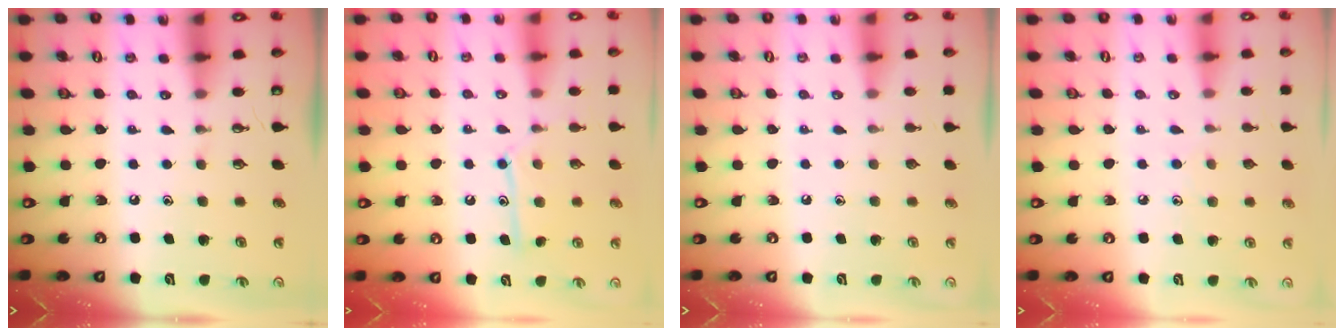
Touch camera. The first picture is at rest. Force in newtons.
{"total": 11.8, "press": 11.8, "slide": 0.8}
{"total": 0.0}
{"total": 5.4, "press": 5.3, "slide": 0.7}